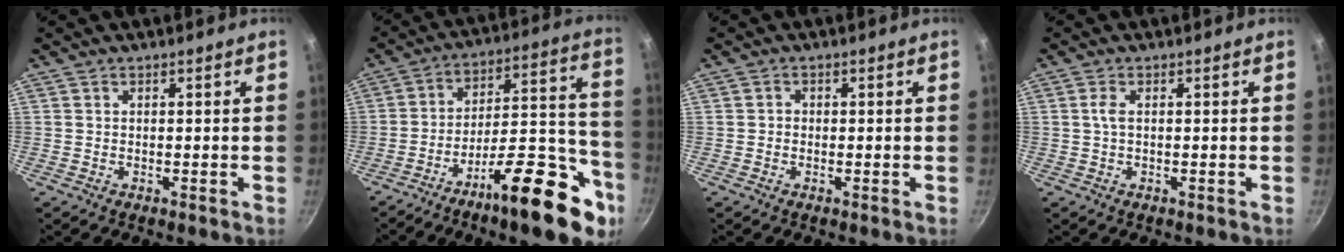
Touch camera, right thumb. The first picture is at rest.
{"total": 22.7, "force": [-12.4, 7.7, 17.3], "torque": [-0.198, 0.084, -0.194]}
{"total": 0.8, "force": [-0.1, 0.8, 0.2], "torque": [-0.002, 0.002, -0.003]}
{"total": 1.4, "force": [0.2, 0.5, 1.3], "torque": [-0.031, 0.002, 0.004]}